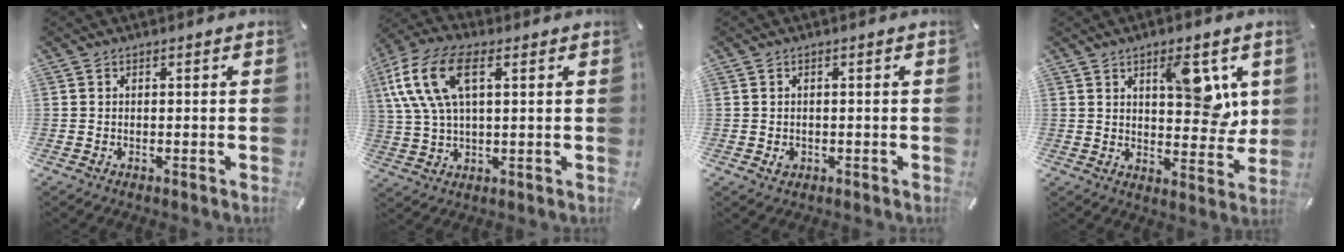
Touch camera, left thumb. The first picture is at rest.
{"total": 14.1, "force": [4.9, 7.3, 11.1], "torque": [-0.257, 0.003, 0.086]}
{"total": 1.5, "force": [-0.3, 1.2, 0.8], "torque": [-0.016, 0.002, -0.005]}
{"total": 11.5, "force": [5.1, 5.6, 8.7], "torque": [-0.100, -0.025, 0.079]}